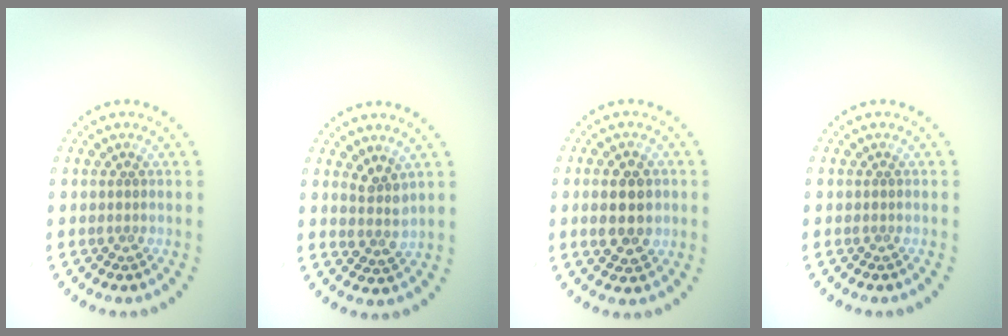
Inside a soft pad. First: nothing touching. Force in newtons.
{"total": 2.2, "press": 1.7, "slide": 1.3}
{"total": 4.5, "press": 4.5, "slide": 0.3}
{"total": 0.0}